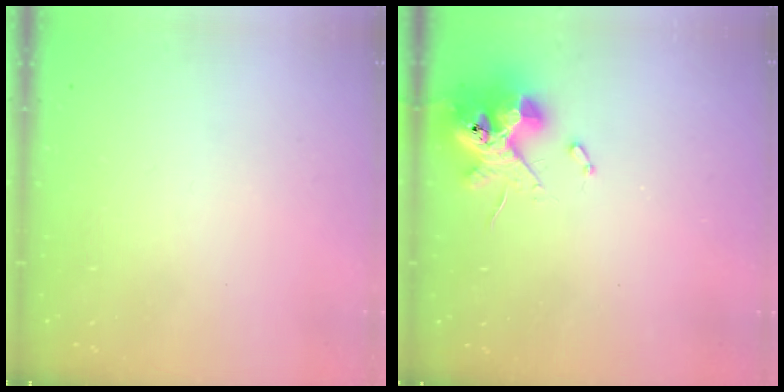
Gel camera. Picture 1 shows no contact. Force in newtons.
{"total": 12.1, "press": 12.0, "slide": 1.5}